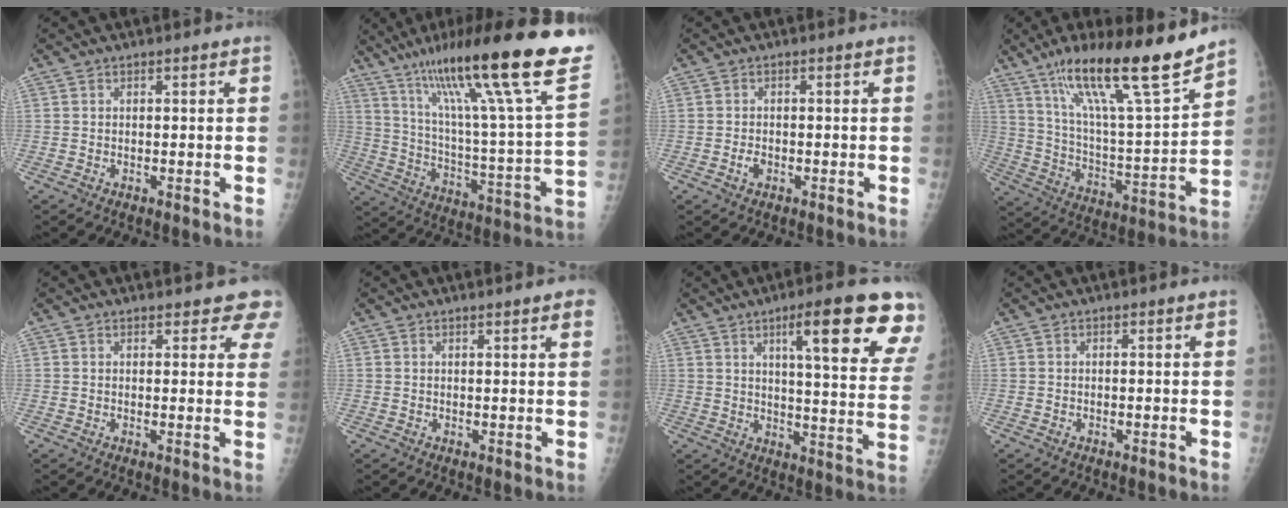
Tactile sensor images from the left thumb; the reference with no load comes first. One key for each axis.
{"total": 31.5, "fx": 20.9, "fy": 3.5, "fz": 23.4, "tx": -0.345, "ty": -0.065, "tz": 0.323}
{"total": 1.5, "fx": -0.6, "fy": 1.0, "fz": 1.0, "tx": -0.018, "ty": 0.002, "tz": -0.011}
{"total": 22.2, "fx": 15.6, "fy": 2.5, "fz": 15.6, "tx": -0.239, "ty": -0.068, "tz": 0.269}
{"total": 6.0, "fx": 5.4, "fy": 2.2, "fz": 1.4, "tx": 0.026, "ty": -0.022, "tz": 0.041}
{"total": 3.1, "fx": 2.2, "fy": 0.2, "fz": 2.2, "tx": -0.020, "ty": -0.001, "tz": 0.023}
{"total": 19.1, "fx": 10.3, "fy": 3.4, "fz": 15.8, "tx": -0.187, "ty": -0.039, "tz": 0.136}
{"total": 0.0}